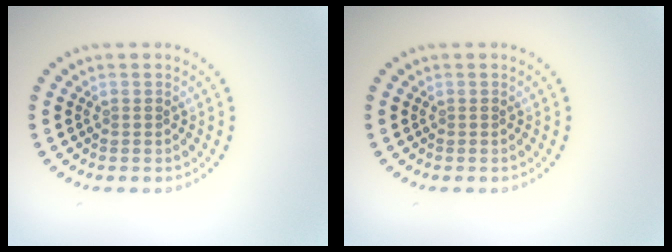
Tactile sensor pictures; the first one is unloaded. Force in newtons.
{"total": 0.0}